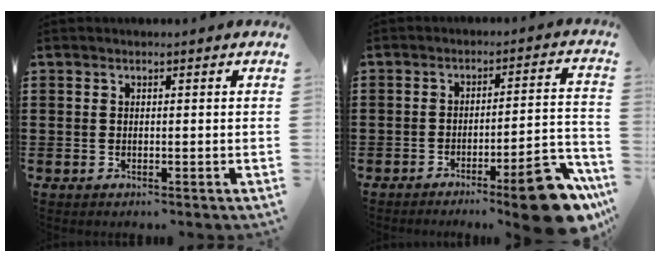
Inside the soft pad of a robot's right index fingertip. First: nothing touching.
{"total": 11.1, "force": [-7.9, 1.3, 7.7], "torque": [-0.108, 0.024, -0.140]}